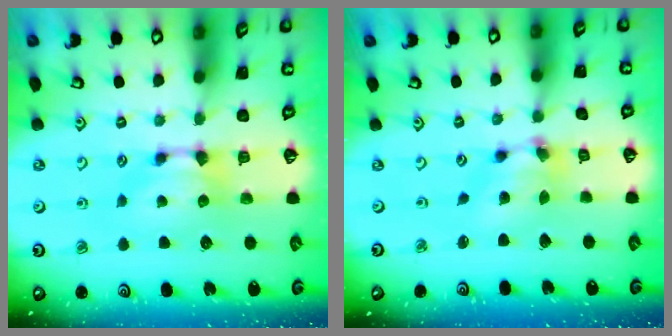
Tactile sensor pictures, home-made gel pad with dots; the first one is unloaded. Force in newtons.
{"total": 5.4, "press": 5.1, "slide": 1.7}